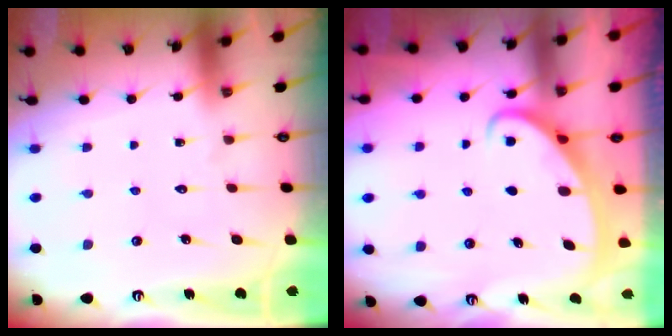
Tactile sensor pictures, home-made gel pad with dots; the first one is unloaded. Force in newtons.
{"total": 2.4, "press": 2.4, "slide": 0.4}